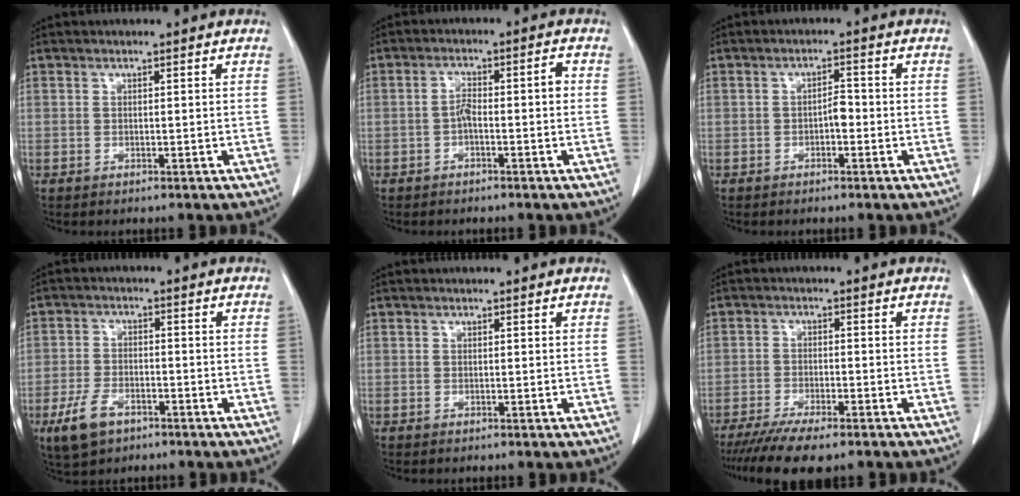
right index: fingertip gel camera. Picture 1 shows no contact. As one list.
[{"total": 3.9, "force": [-0.8, 1.0, 3.7], "torque": [-0.066, 0.018, -0.012]}, {"total": 2.1, "force": [-0.7, 0.8, 1.8], "torque": [-0.023, 0.006, -0.012]}, {"total": 6.3, "force": [-3.6, 3.4, 3.8], "torque": [-0.088, -0.005, -0.059]}, {"total": 0.0}, {"total": 8.7, "force": [-6.9, 1.8, 5.1], "torque": [-0.080, -0.016, -0.109]}]